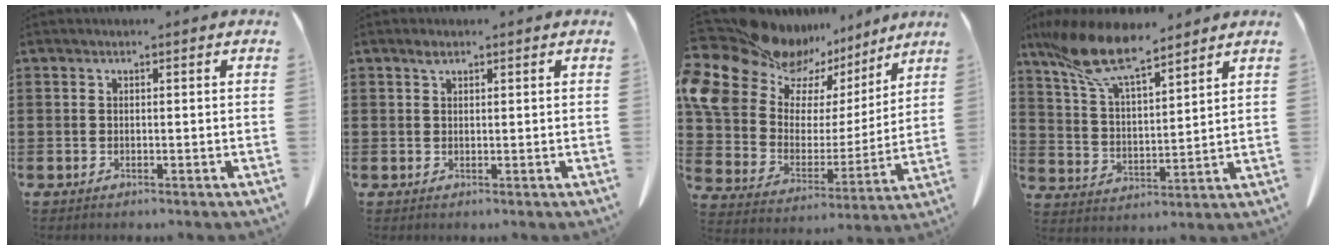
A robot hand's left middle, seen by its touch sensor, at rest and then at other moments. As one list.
[{"total": 1.2, "force": [0.8, 0.7, 0.6], "torque": [-0.014, 0.003, 0.015]}, {"total": 14.7, "force": [10.9, 8.9, 4.4], "torque": [-0.123, -0.065, 0.194]}, {"total": 11.8, "force": [9.3, 2.8, 6.8], "torque": [-0.167, -0.034, 0.166]}]